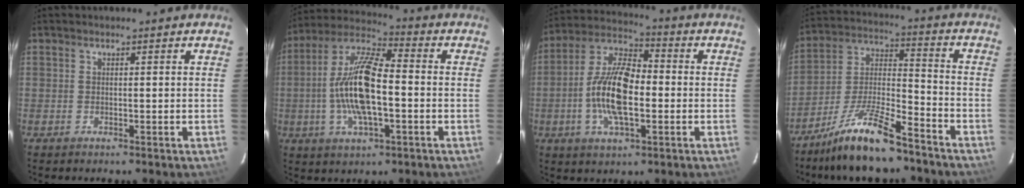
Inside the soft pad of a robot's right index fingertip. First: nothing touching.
{"total": 15.1, "force": [-2.2, 5.0, 14.0], "torque": [-0.281, 0.005, -0.048]}
{"total": 14.1, "force": [-2.2, 5.8, 12.6], "torque": [-0.256, 0.008, -0.048]}
{"total": 14.8, "force": [-11.3, 2.9, 9.1], "torque": [-0.186, 0.003, -0.207]}